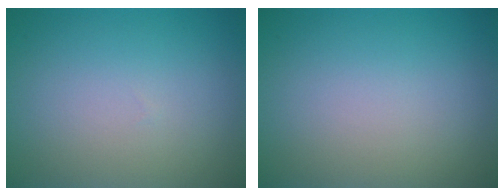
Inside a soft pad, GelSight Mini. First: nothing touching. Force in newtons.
{"total": 0.0}